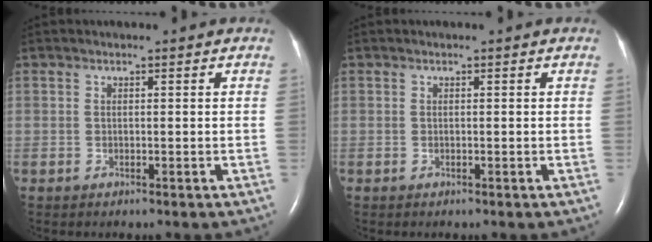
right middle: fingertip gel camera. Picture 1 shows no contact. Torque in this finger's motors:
{"motor_torque": [0.02, 0.01, -0.08, 0.00]}